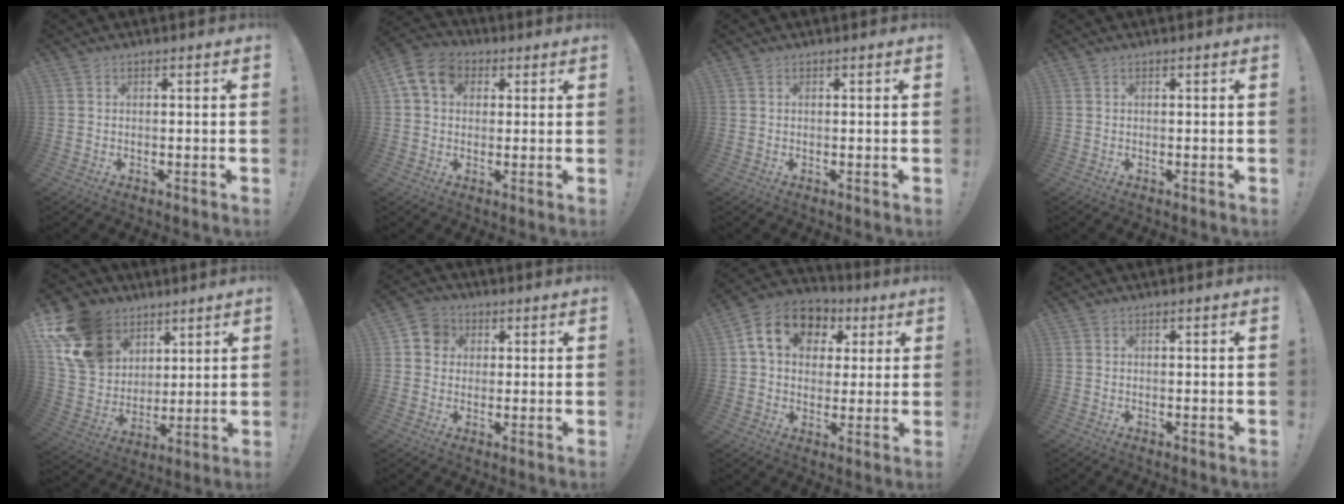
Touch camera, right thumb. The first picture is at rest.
{"total": 10.2, "force": [3.4, 7.7, 5.8], "torque": [-0.106, 0.002, 0.068]}
{"total": 0.0}
{"total": 0.0}
{"total": 18.5, "force": [9.0, 14.2, 7.7], "torque": [-0.142, -0.045, 0.193]}
{"total": 6.6, "force": [1.4, 6.1, 2.4], "torque": [-0.038, 0.008, 0.029]}
{"total": 14.4, "force": [4.8, 11.0, 8.0], "torque": [-0.121, 0.000, 0.093]}
{"total": 0.0}